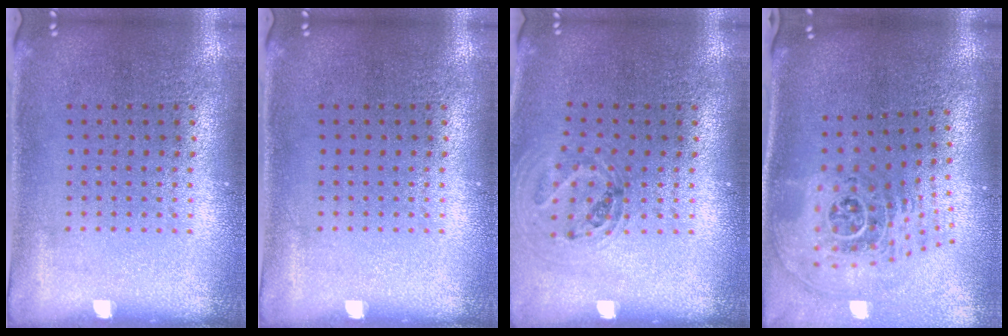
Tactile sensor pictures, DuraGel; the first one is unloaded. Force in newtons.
{"total": 0.0}
{"total": 1.0, "press": 0.9, "slide": 0.2}
{"total": 2.6, "press": 1.8, "slide": 1.9}